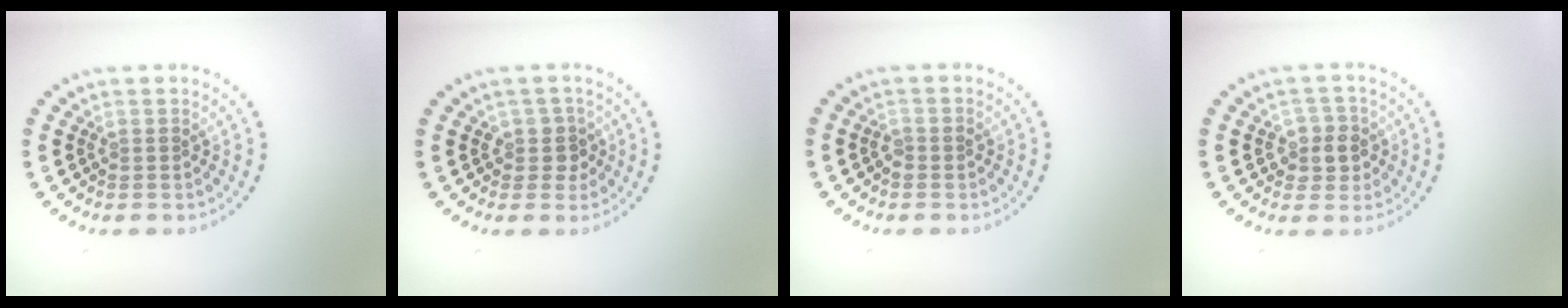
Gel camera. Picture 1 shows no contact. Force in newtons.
{"total": 1.9, "press": 1.6, "slide": 0.9}
{"total": 0.8, "press": 0.8, "slide": 0.1}
{"total": 2.6, "press": 2.4, "slide": 1.0}